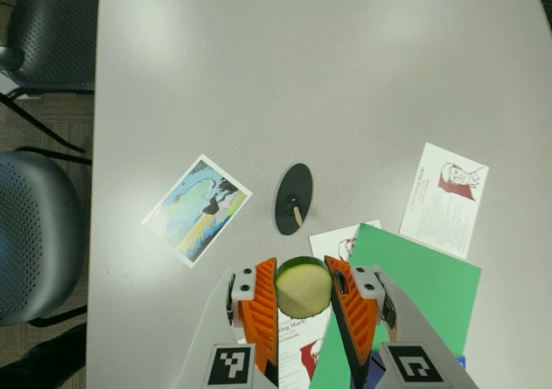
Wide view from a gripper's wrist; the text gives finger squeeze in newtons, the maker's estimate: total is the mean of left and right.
{"total": 13.9, "left": 14.1, "right": 13.8}